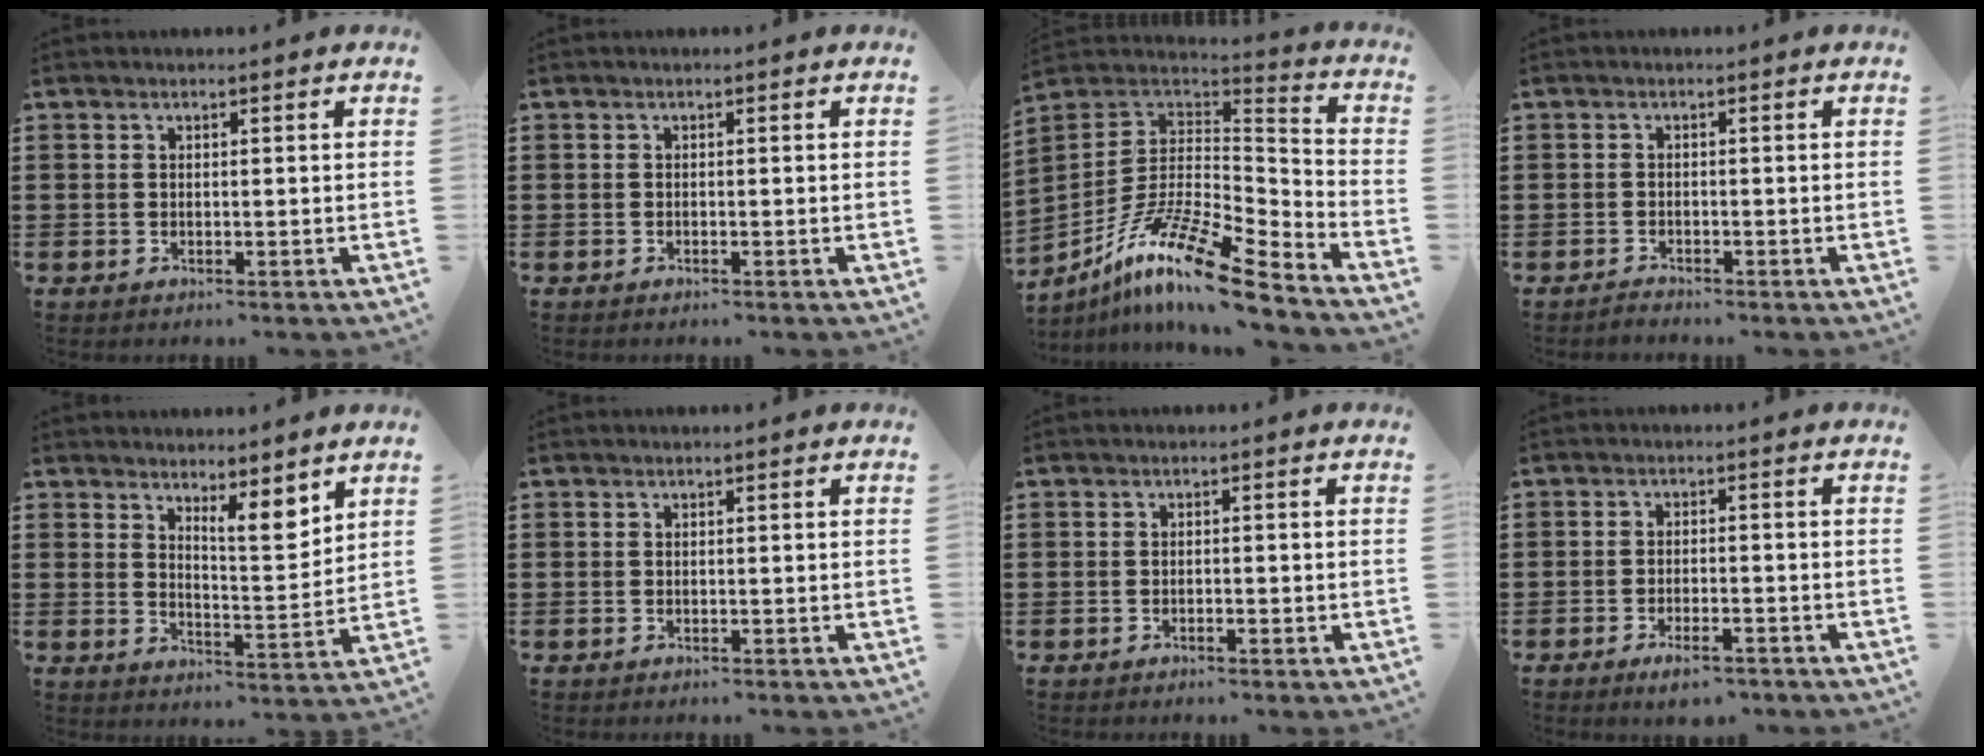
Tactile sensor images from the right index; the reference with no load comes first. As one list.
[{"total": 0.0}, {"total": 15.1, "force": [-10.2, 3.0, 10.7], "torque": [-0.210, 0.015, -0.191]}, {"total": 1.1, "force": [-1.1, 0.3, -0.1], "torque": [-0.002, 0.005, -0.024]}, {"total": 5.5, "force": [4.5, 1.2, 2.8], "torque": [-0.051, -0.021, 0.077]}, {"total": 0.0}, {"total": 0.7, "force": [-0.5, 0.2, 0.5], "torque": [-0.011, -0.002, -0.008]}, {"total": 2.9, "force": [-2.2, 0.6, 1.8], "torque": [-0.040, 0.001, -0.043]}]